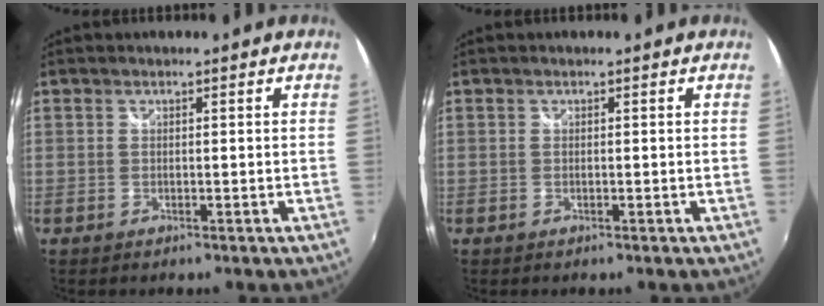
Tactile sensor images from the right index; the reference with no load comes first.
{"total": 0.0}